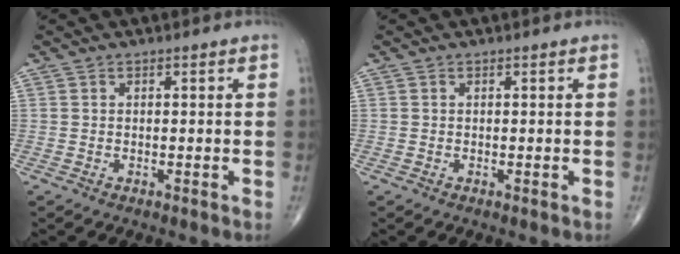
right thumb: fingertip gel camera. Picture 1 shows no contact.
{"total": 0.0}